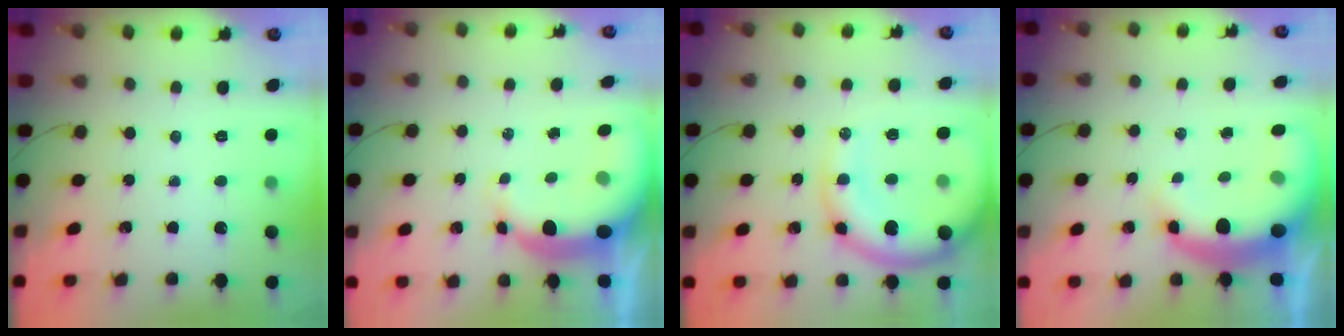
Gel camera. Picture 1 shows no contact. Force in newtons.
{"total": 8.1, "press": 7.8, "slide": 2.0}
{"total": 14.7, "press": 14.2, "slide": 3.7}
{"total": 11.5, "press": 11.2, "slide": 2.6}